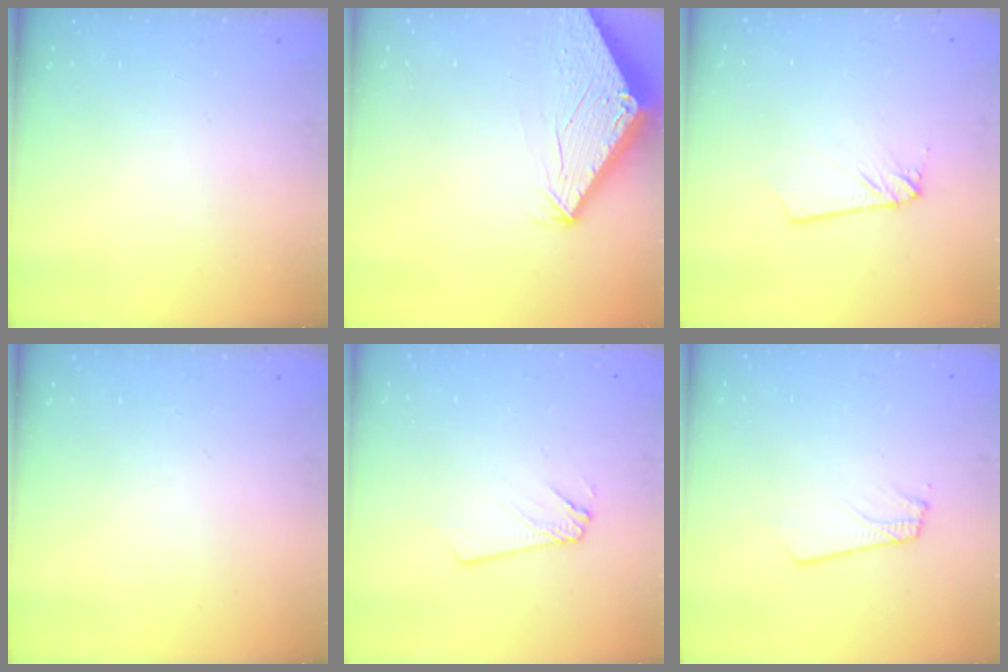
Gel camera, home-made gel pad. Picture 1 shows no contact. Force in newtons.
{"total": 2.8, "press": 2.8, "slide": 0.1}
{"total": 2.3, "press": 2.3, "slide": 0.1}
{"total": 0.0}
{"total": 2.4, "press": 2.4, "slide": 0.2}
{"total": 1.8, "press": 1.8, "slide": 0.1}